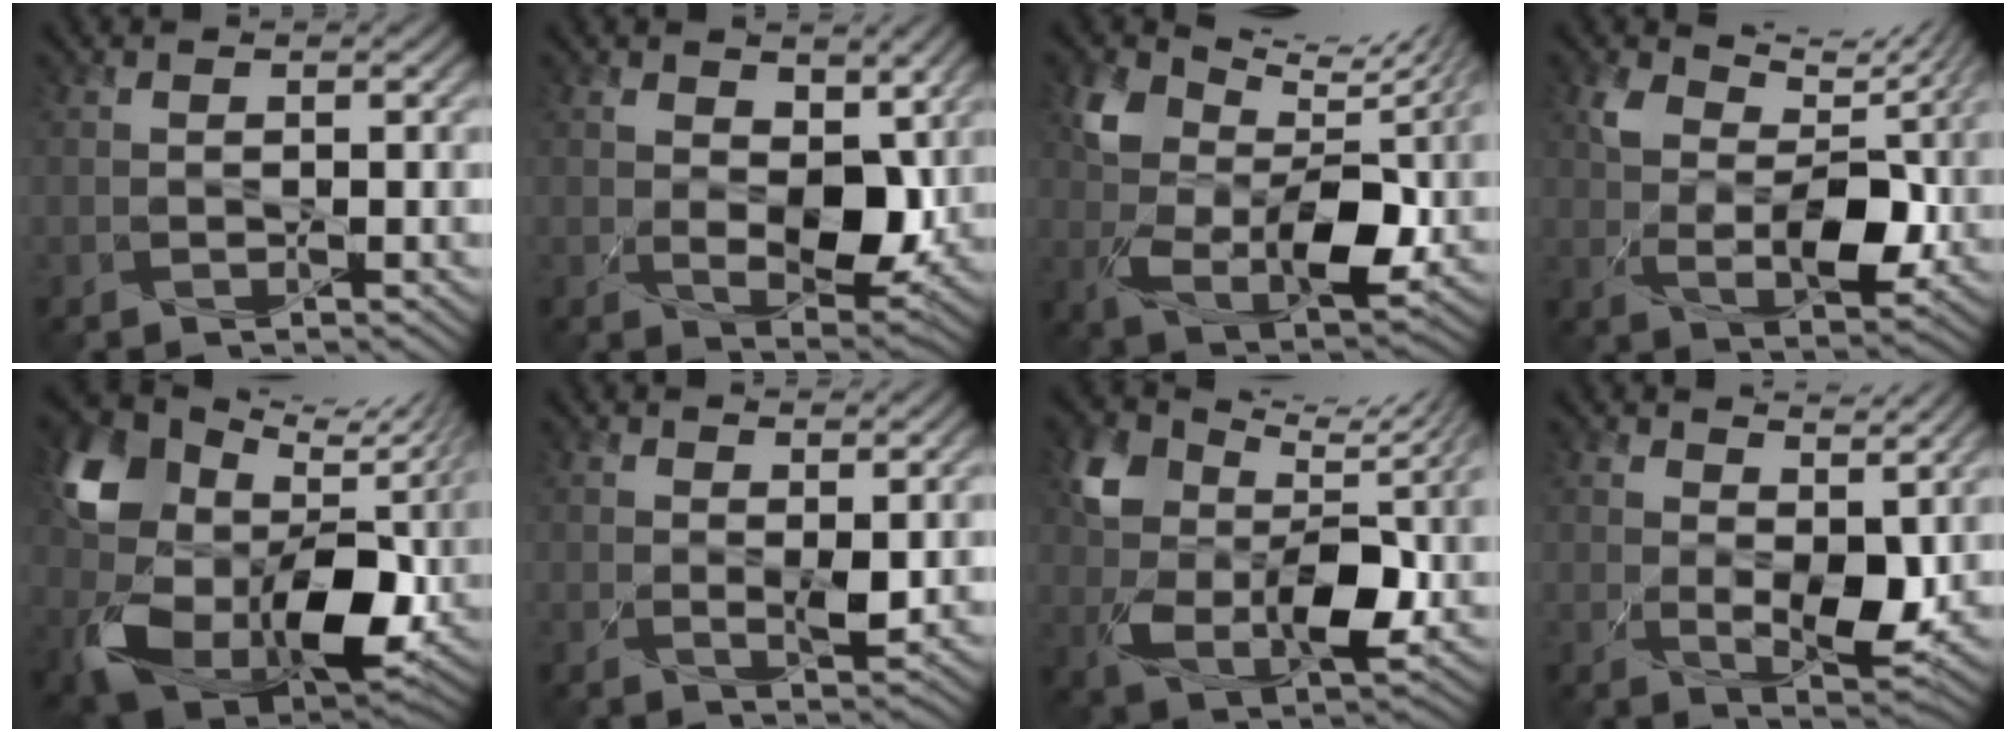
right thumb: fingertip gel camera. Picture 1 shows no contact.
{"total": 6.7, "force": [1.6, 4.1, 5.1], "torque": [-0.106, -0.020, 0.028]}
{"total": 11.6, "force": [5.0, 6.6, 8.1], "torque": [-0.174, -0.010, 0.101]}
{"total": 8.4, "force": [3.9, 4.2, 6.2], "torque": [-0.127, -0.011, 0.076]}
{"total": 16.0, "force": [3.0, 11.3, 10.9], "torque": [-0.246, -0.020, 0.068]}
{"total": 2.4, "force": [0.9, 0.9, 2.0], "torque": [-0.044, -0.011, 0.021]}
{"total": 11.0, "force": [3.0, 7.1, 7.8], "torque": [-0.167, -0.020, 0.065]}
{"total": 6.9, "force": [2.7, 3.6, 5.2], "torque": [-0.100, -0.015, 0.050]}